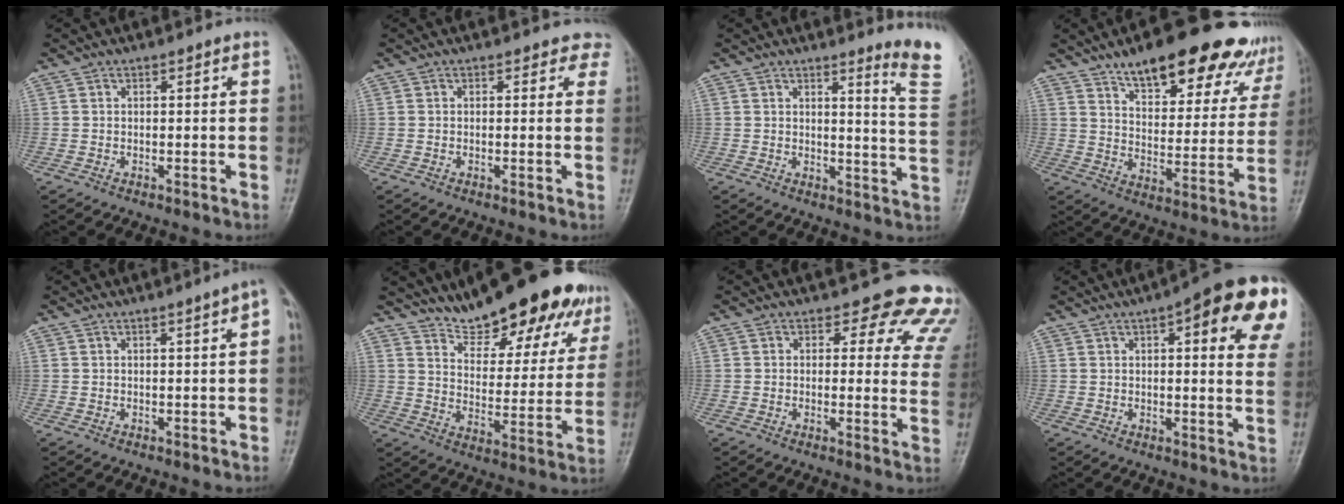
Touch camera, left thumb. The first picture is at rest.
{"total": 2.8, "force": [2.3, 1.6, 0.3], "torque": [0.026, -0.010, 0.002]}
{"total": 9.0, "force": [7.0, -0.3, 5.7], "torque": [-0.056, -0.075, 0.068]}
{"total": 22.5, "force": [16.4, 8.2, 12.9], "torque": [-0.125, -0.061, 0.225]}
{"total": 2.7, "force": [0.5, 0.2, 2.7], "torque": [-0.025, 0.007, 0.002]}
{"total": 19.8, "force": [15.2, 6.5, 10.8], "torque": [-0.110, -0.073, 0.221]}
{"total": 12.1, "force": [10.3, 5.4, 3.4], "torque": [0.021, -0.062, 0.081]}
{"total": 18.7, "force": [7.4, 5.2, 16.3], "torque": [-0.183, -0.006, 0.078]}